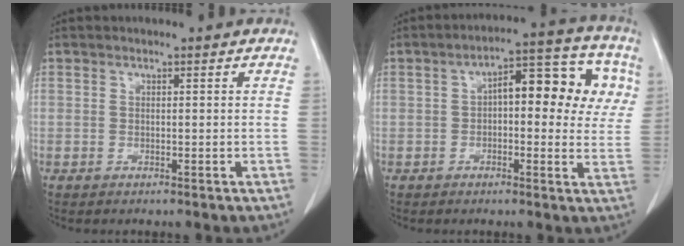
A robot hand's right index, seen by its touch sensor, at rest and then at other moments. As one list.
[{"total": 13.5, "force": [3.0, 5.7, 11.9], "torque": [-0.151, 0.049, 0.040]}]